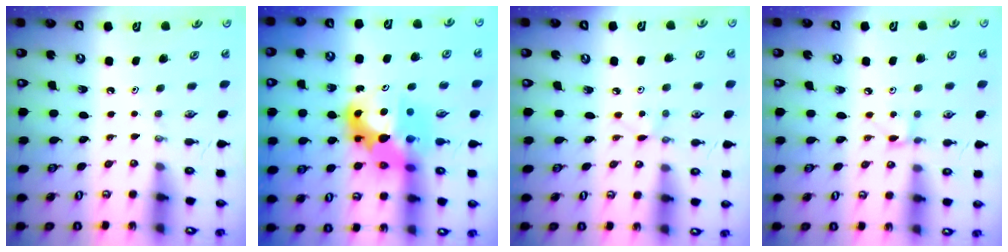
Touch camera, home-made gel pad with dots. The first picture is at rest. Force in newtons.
{"total": 13.9, "press": 13.8, "slide": 1.3}
{"total": 2.5, "press": 2.5, "slide": 0.3}
{"total": 2.5, "press": 2.5, "slide": 0.3}